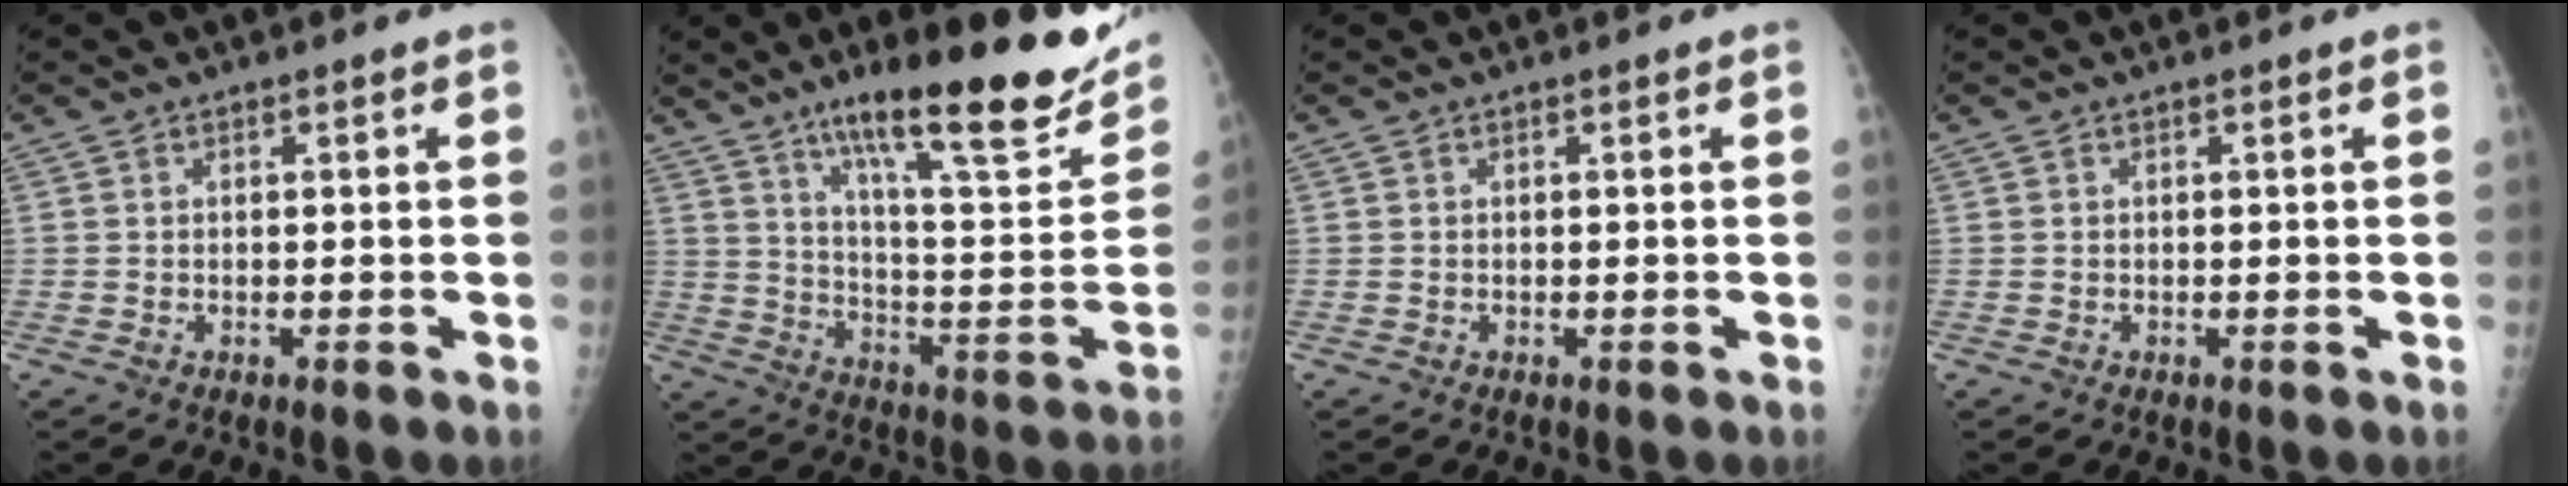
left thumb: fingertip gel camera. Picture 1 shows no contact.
{"total": 25.1, "force": [16.2, 4.8, 18.6], "torque": [-0.251, -0.060, 0.257]}
{"total": 0.0}
{"total": 0.0}